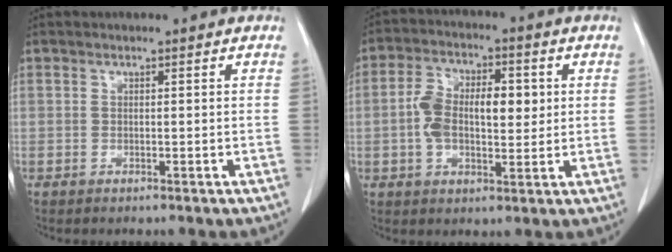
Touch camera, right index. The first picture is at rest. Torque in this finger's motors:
{"motor_torque": [0.66, 0.43, 0.26, 0.08]}